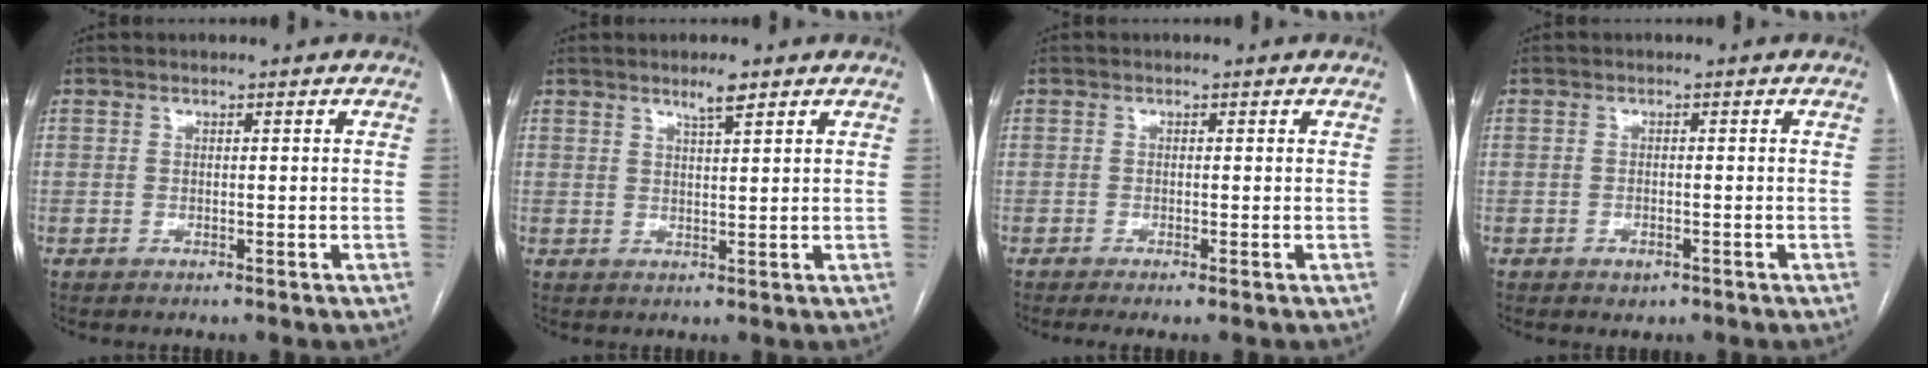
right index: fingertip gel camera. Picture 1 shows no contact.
{"total": 2.7, "force": [2.0, 0.1, 1.8], "torque": [-0.036, -0.002, 0.035]}
{"total": 1.4, "force": [-0.8, 0.0, 1.1], "torque": [-0.020, -0.003, -0.015]}
{"total": 1.5, "force": [-0.9, 1.0, 0.7], "torque": [-0.011, 0.001, -0.005]}